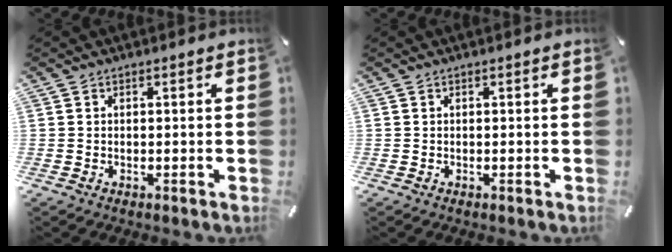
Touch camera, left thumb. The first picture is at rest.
{"total": 0.0}